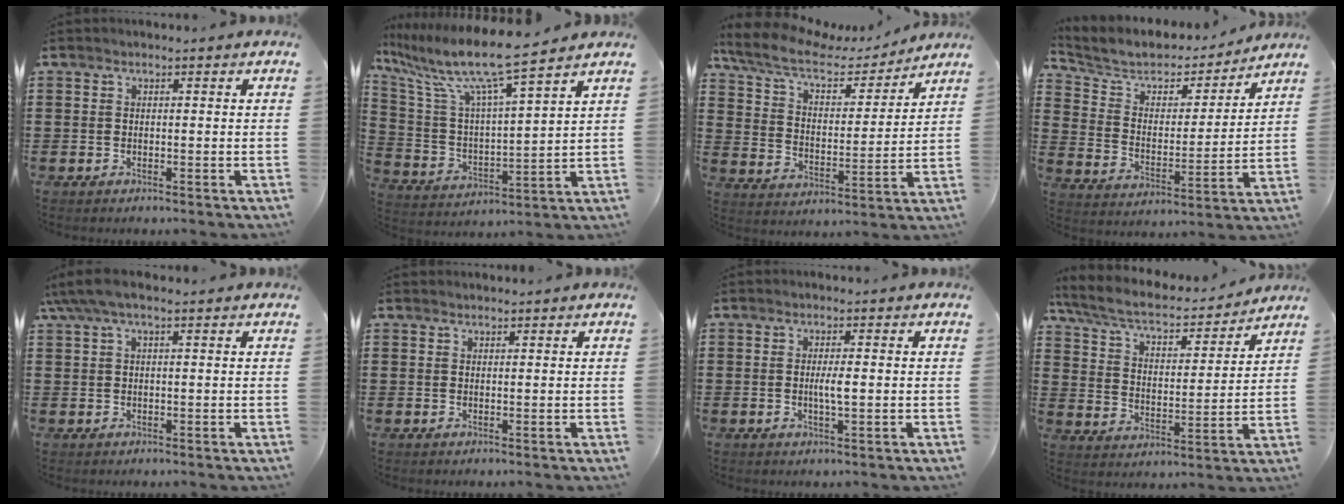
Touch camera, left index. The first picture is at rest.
{"total": 10.2, "force": [8.3, 0.1, 6.1], "torque": [-0.153, -0.054, 0.134]}
{"total": 9.3, "force": [7.4, 2.9, 4.9], "torque": [-0.123, -0.030, 0.127]}
{"total": 5.9, "force": [5.2, 2.3, 1.5], "torque": [-0.064, -0.037, 0.085]}
{"total": 3.2, "force": [1.6, 0.8, 2.7], "torque": [-0.063, 0.001, 0.026]}
{"total": 0.7, "force": [0.7, 0.2, 0.0], "torque": [-0.003, -0.001, 0.014]}
{"total": 2.6, "force": [0.0, 0.3, 2.5], "torque": [-0.048, -0.005, -0.002]}
{"total": 6.7, "force": [5.7, 1.5, 3.2], "torque": [-0.089, -0.036, 0.095]}